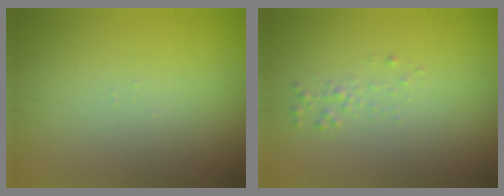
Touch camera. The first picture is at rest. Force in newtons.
{"total": 0.8, "press": 0.8, "slide": 0.1}